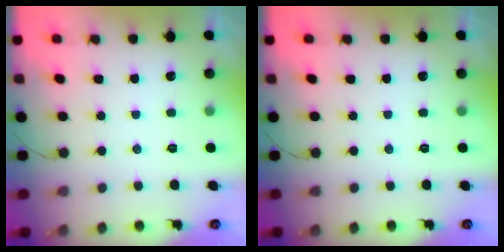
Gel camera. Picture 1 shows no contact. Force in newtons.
{"total": 0.0}